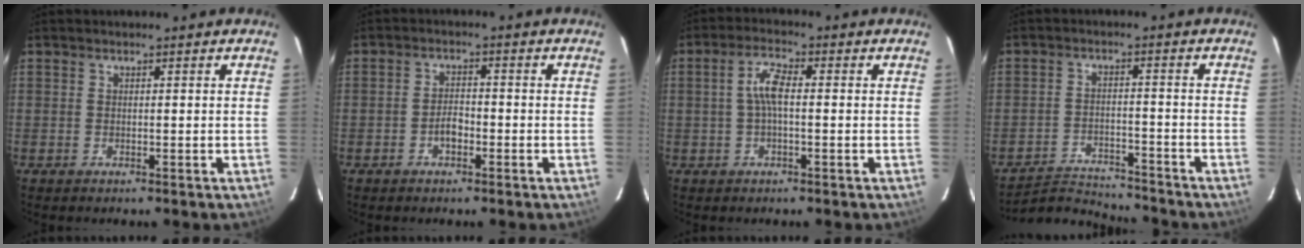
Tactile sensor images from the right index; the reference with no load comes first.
{"total": 2.8, "force": [-1.4, 1.5, 1.9], "torque": [-0.037, 0.006, -0.026]}
{"total": 4.5, "force": [-0.1, 1.4, 4.3], "torque": [-0.089, 0.012, -0.003]}
{"total": 8.1, "force": [-7.9, 1.8, 0.3], "torque": [-0.033, 0.007, -0.127]}